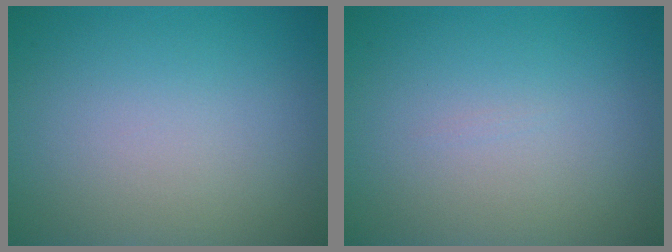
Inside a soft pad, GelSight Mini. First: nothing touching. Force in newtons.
{"total": 0.0}